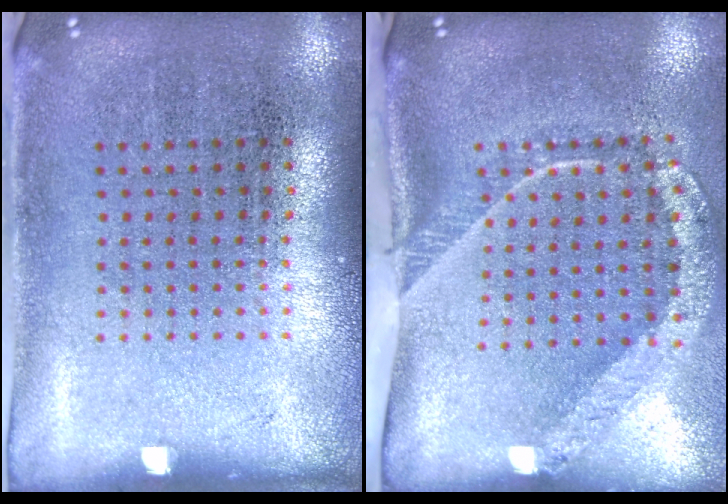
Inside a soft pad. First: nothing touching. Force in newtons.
{"total": 2.4, "press": 1.6, "slide": 1.8}